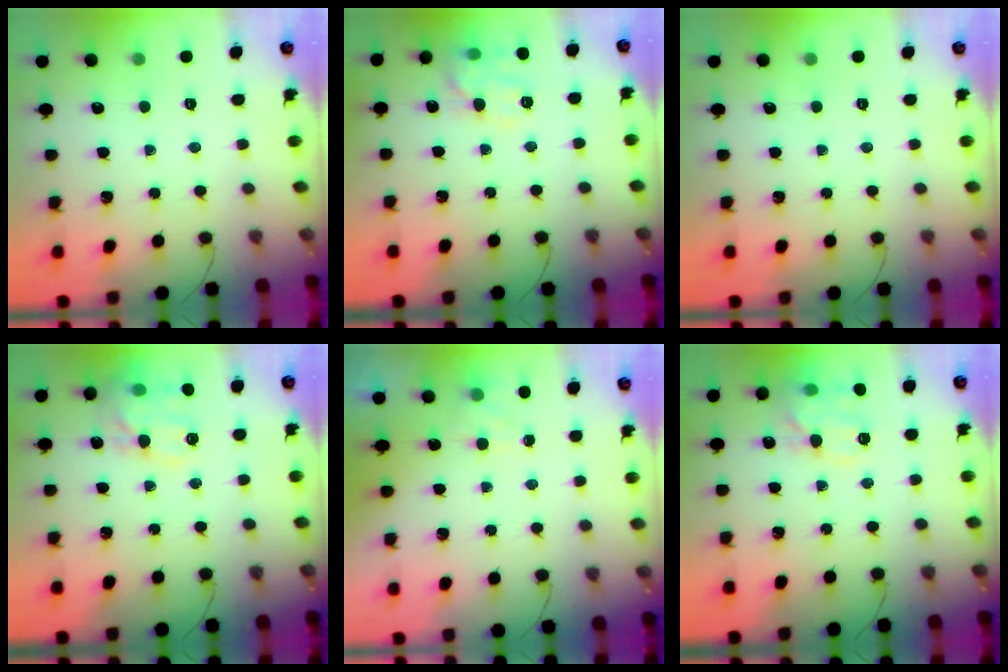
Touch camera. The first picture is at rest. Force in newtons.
{"total": 11.2, "press": 11.2, "slide": 0.5}
{"total": 0.0}
{"total": 16.5, "press": 16.3, "slide": 2.5}
{"total": 4.3, "press": 4.1, "slide": 1.2}
{"total": 14.7, "press": 14.5, "slide": 1.9}